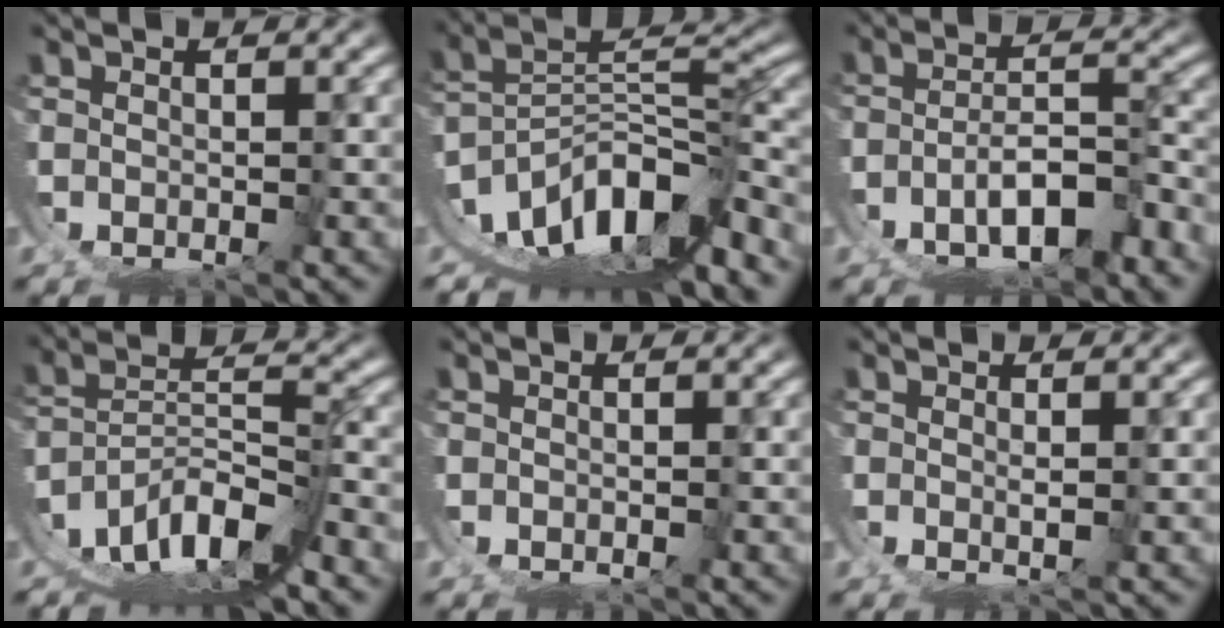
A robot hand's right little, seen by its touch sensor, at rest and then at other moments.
{"total": 13.7, "force": [-5.1, 7.4, 10.3], "torque": [-0.152, -0.021, -0.074]}
{"total": 5.5, "force": [-3.8, 1.4, 3.8], "torque": [-0.039, -0.002, -0.058]}
{"total": 11.3, "force": [-5.1, 6.6, 7.6], "torque": [-0.122, -0.026, -0.077]}
{"total": 0.0}
{"total": 1.1, "force": [0.4, -0.1, 1.0], "torque": [-0.019, -0.004, 0.009]}